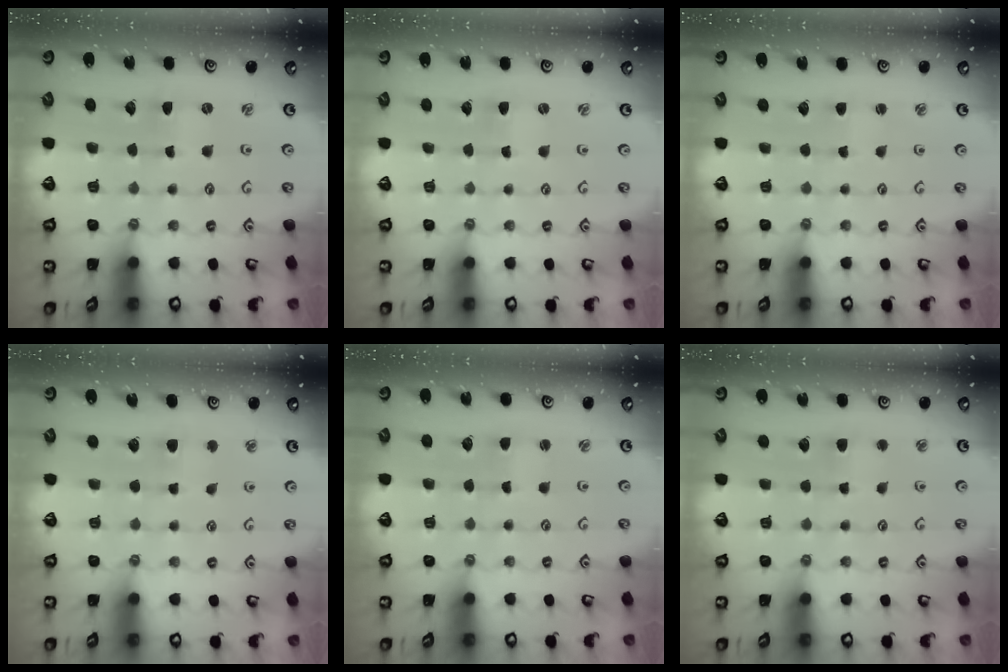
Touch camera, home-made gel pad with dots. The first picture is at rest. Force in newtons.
{"total": 0.0}
{"total": 1.8, "press": 1.8, "slide": 0.2}
{"total": 3.6, "press": 3.6, "slide": 0.7}
{"total": 1.0, "press": 1.0, "slide": 0.1}
{"total": 2.4, "press": 2.4, "slide": 0.5}